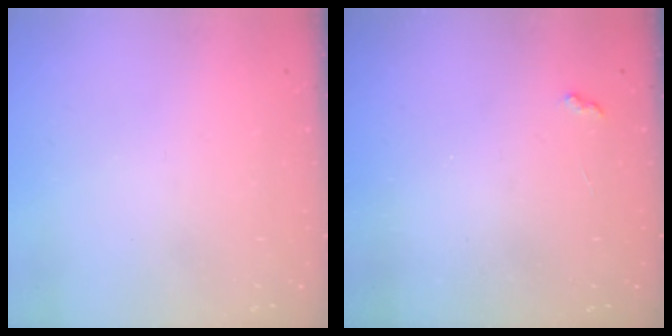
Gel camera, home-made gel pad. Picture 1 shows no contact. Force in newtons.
{"total": 3.6, "press": 3.5, "slide": 0.5}